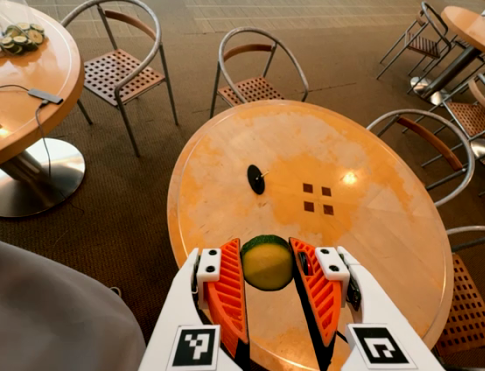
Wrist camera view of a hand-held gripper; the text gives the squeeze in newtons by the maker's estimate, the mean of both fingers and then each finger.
{"total": 8.3, "left": 8.3, "right": 8.3}